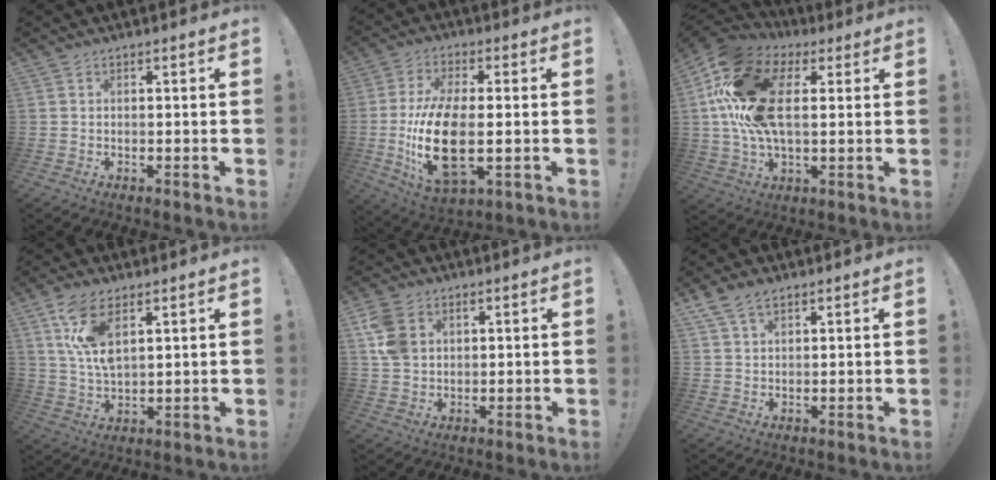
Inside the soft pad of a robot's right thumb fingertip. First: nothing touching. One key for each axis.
{"total": 18.2, "fx": -2.1, "fy": 8.3, "fz": 16.0, "tx": -0.320, "ty": -0.011, "tz": -0.028}
{"total": 20.9, "fx": 4.1, "fy": 12.6, "fz": 16.2, "tx": -0.321, "ty": 0.012, "tz": 0.071}
{"total": 11.3, "fx": 6.0, "fy": 4.8, "fz": 8.2, "tx": -0.168, "ty": -0.023, "tz": 0.109}
{"total": 8.9, "fx": 3.1, "fy": 6.5, "fz": 5.2, "tx": -0.112, "ty": 0.000, "tz": 0.062}
{"total": 5.2, "fx": 3.4, "fy": 2.7, "fz": 2.9, "tx": -0.061, "ty": -0.006, "tz": 0.068}